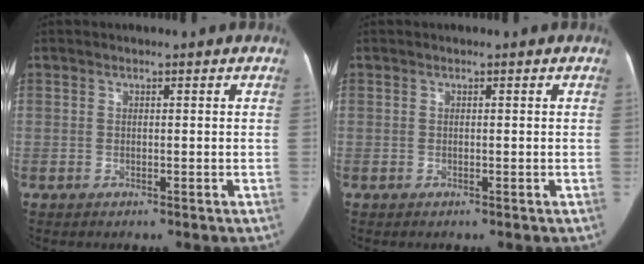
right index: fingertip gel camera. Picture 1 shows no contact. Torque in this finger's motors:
{"motor_torque": [0.00, 0.00, 0.03, 0.00]}